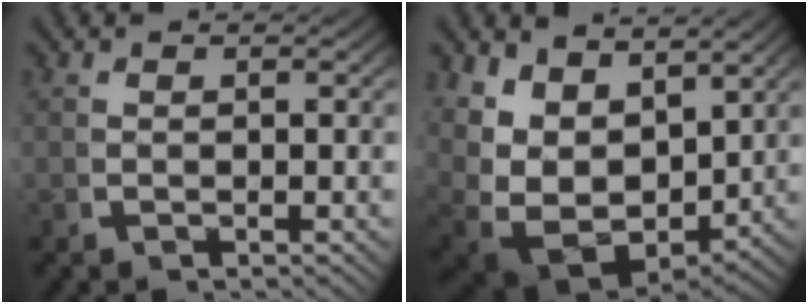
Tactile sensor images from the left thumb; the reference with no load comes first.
{"total": 10.3, "force": [-1.7, 7.3, 7.1], "torque": [-0.181, -0.058, -0.008]}